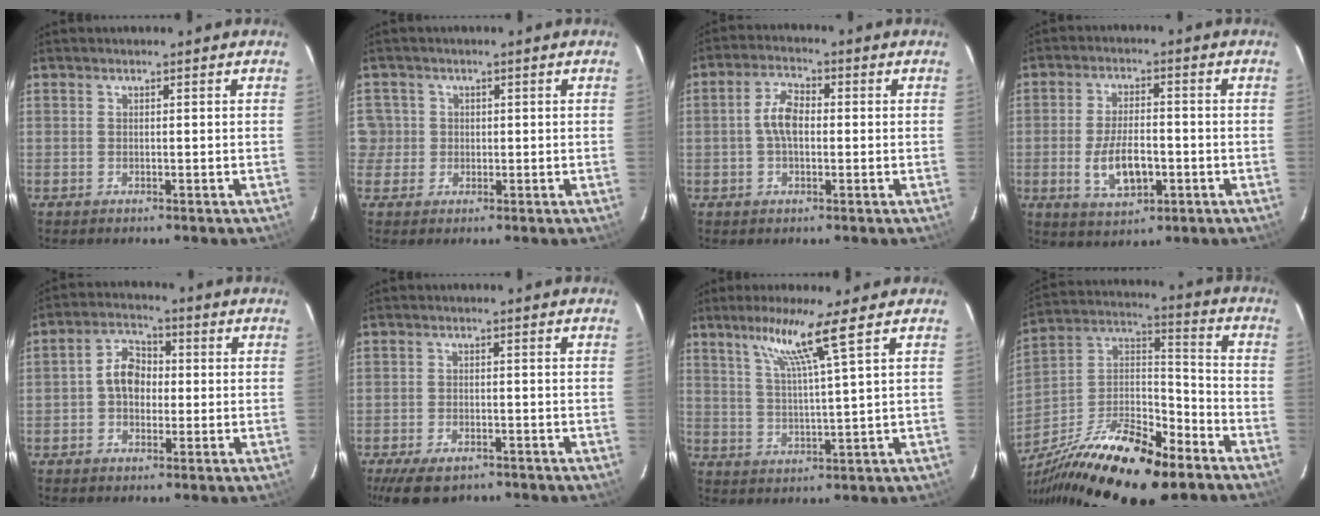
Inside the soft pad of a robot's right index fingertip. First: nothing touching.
{"total": 4.2, "force": [0.0, 4.2, 0.4], "torque": [0.005, 0.024, 0.005]}
{"total": 5.6, "force": [-0.2, 3.2, 4.7], "torque": [-0.094, 0.015, -0.002]}
{"total": 8.7, "force": [-2.3, 4.1, 7.3], "torque": [-0.146, -0.006, -0.034]}
{"total": 6.2, "force": [-0.4, 4.7, 4.1], "torque": [-0.075, 0.024, -0.008]}
{"total": 7.9, "force": [-5.6, 3.8, 4.1], "torque": [-0.099, -0.015, -0.091]}
{"total": 7.7, "force": [4.6, -1.5, 6.1], "torque": [-0.109, 0.000, 0.087]}
{"total": 26.3, "force": [-17.0, 8.8, 18.1], "torque": [-0.342, -0.020, -0.288]}